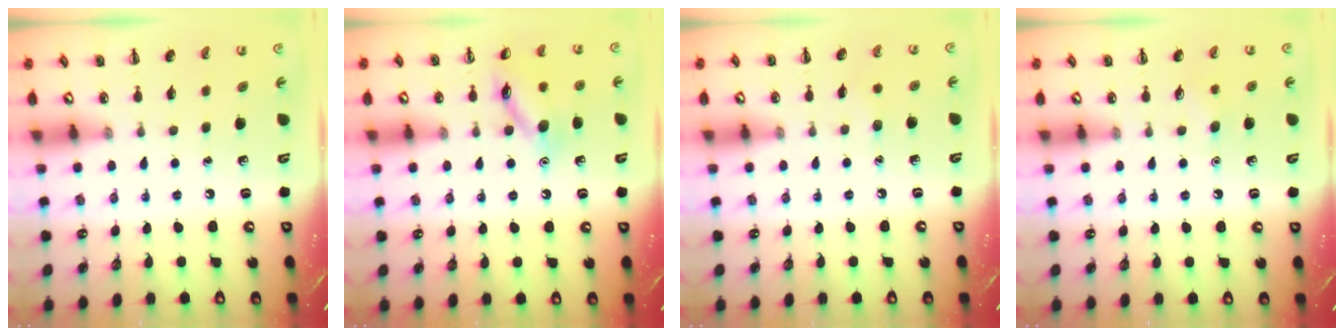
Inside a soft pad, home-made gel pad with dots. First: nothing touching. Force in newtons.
{"total": 11.9, "press": 11.9, "slide": 0.6}
{"total": 3.9, "press": 3.7, "slide": 1.1}
{"total": 4.4, "press": 4.2, "slide": 1.1}